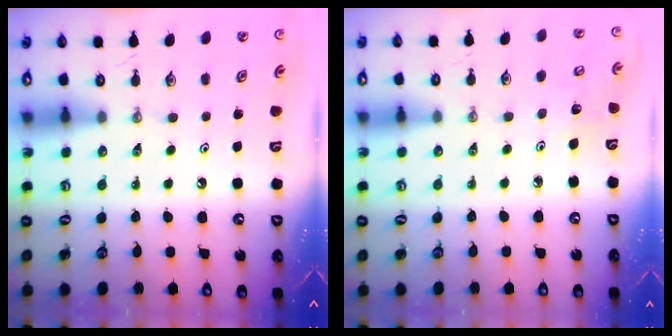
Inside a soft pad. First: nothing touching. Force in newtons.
{"total": 3.9, "press": 3.7, "slide": 1.4}